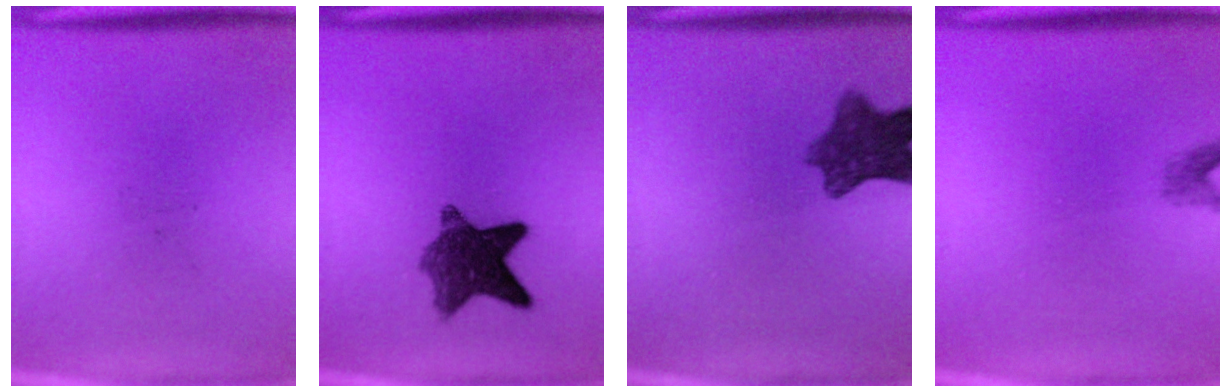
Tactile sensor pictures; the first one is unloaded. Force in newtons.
{"total": 8.8}
{"total": 8.1}
{"total": 1.5}